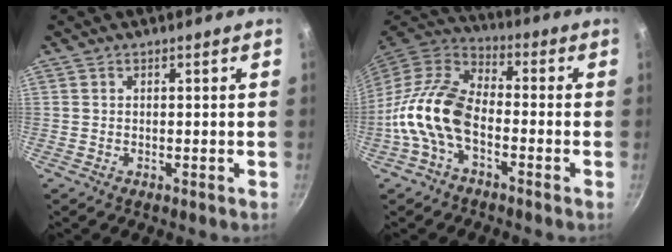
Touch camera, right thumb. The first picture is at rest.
{"total": 13.8, "force": [-4.1, 8.0, 10.5], "torque": [-0.193, 0.046, -0.093]}